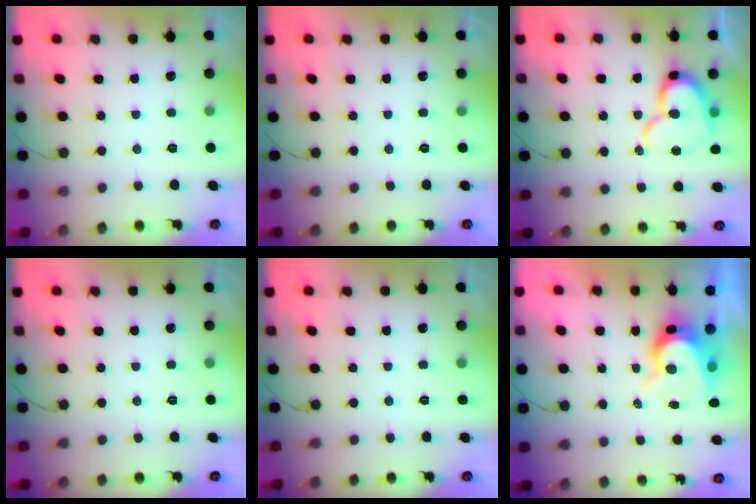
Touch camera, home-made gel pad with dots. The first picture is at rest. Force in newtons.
{"total": 0.0}
{"total": 14.7, "press": 14.6, "slide": 1.4}
{"total": 0.0}
{"total": 0.0}
{"total": 8.6, "press": 8.5, "slide": 1.0}